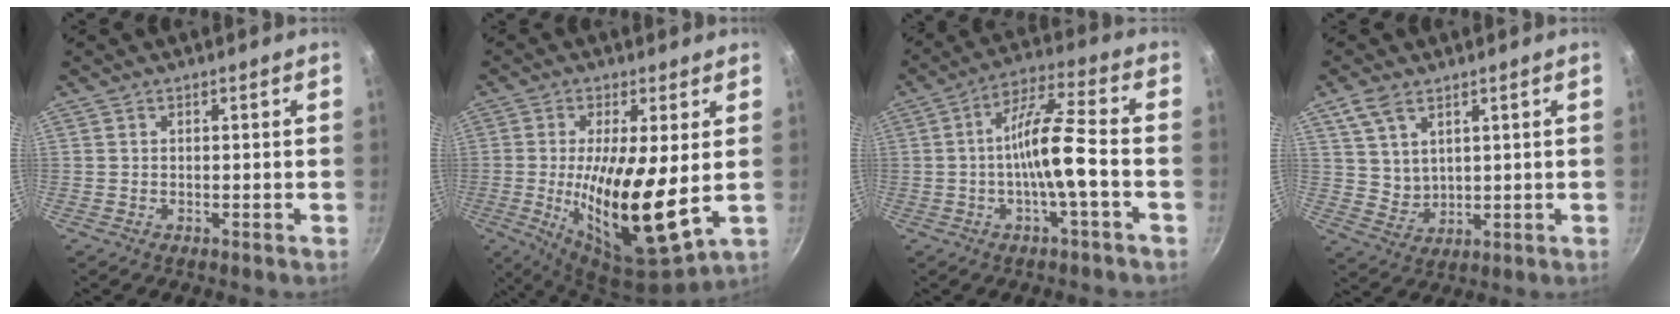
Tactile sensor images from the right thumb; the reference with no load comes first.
{"total": 16.9, "force": [-0.4, 4.8, 16.2], "torque": [-0.284, -0.024, -0.002]}
{"total": 11.3, "force": [-2.4, 1.9, 10.9], "torque": [-0.196, 0.035, -0.048]}
{"total": 6.7, "force": [3.9, 4.1, 3.7], "torque": [-0.056, -0.018, 0.085]}